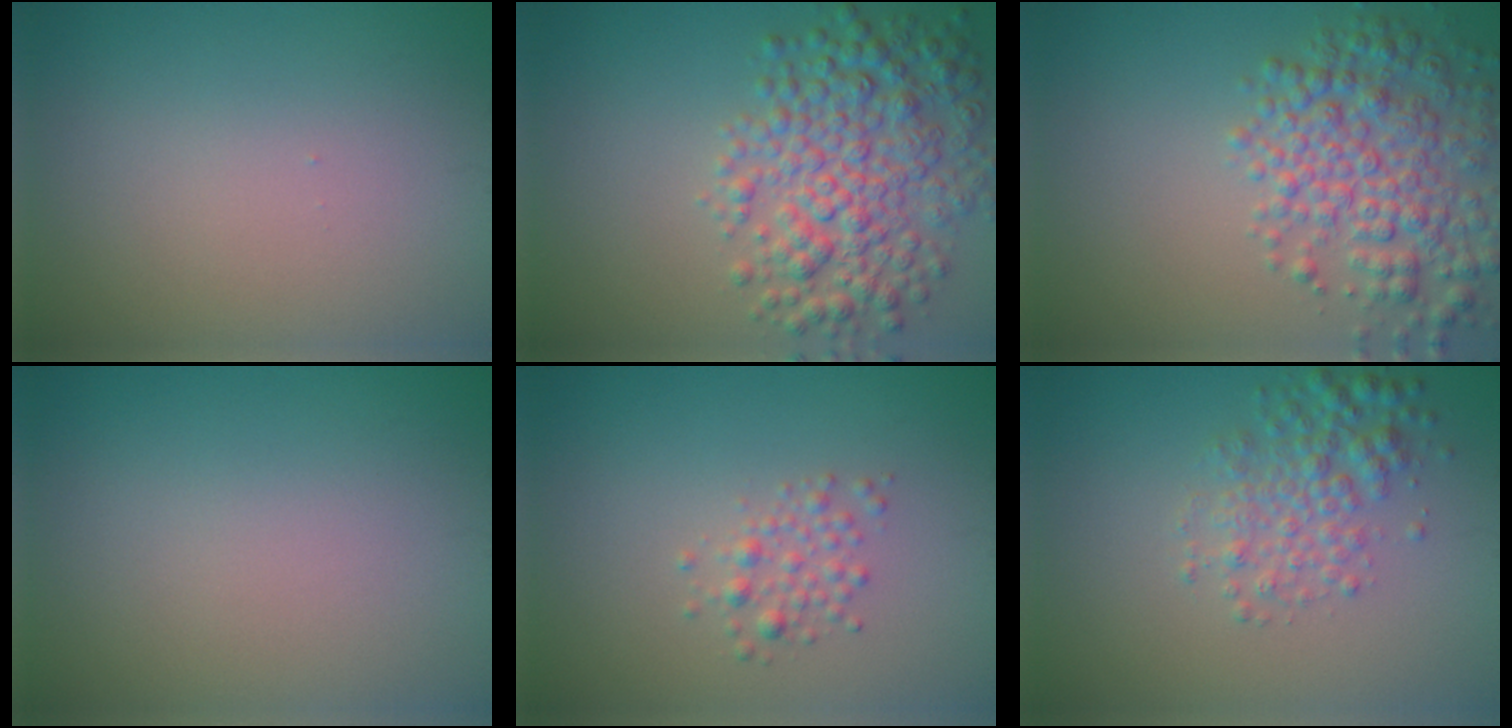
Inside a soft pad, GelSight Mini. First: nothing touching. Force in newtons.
{"total": 6.6, "press": 6.6, "slide": 0.1}
{"total": 5.8, "press": 5.8, "slide": 0.2}
{"total": 0.0}
{"total": 1.7, "press": 1.7, "slide": 0.0}
{"total": 3.3, "press": 3.3, "slide": 0.1}